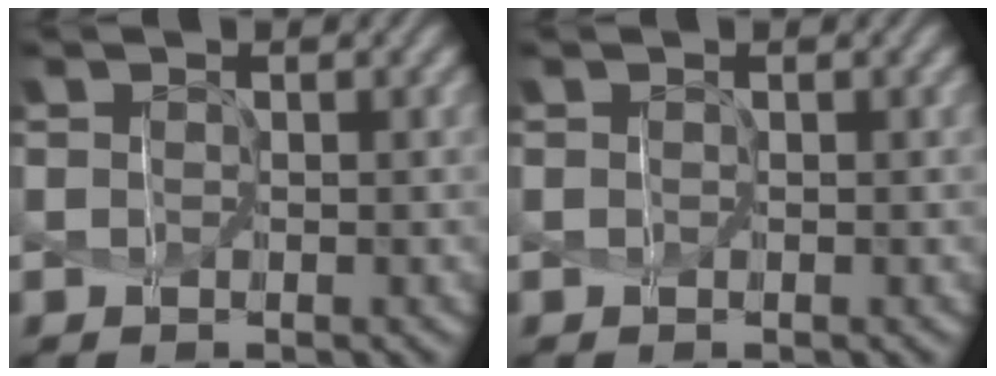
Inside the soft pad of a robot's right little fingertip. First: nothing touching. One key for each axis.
{"total": 0.0}